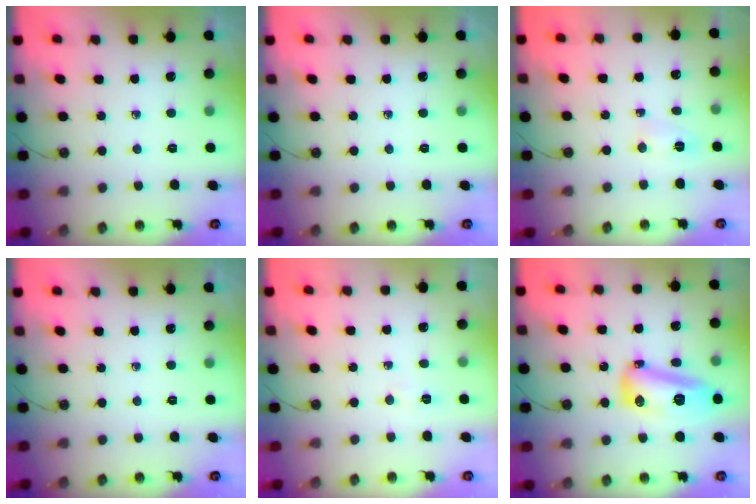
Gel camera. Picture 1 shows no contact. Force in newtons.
{"total": 0.0}
{"total": 3.0, "press": 2.8, "slide": 1.1}
{"total": 0.0}
{"total": 2.4, "press": 2.3, "slide": 0.7}
{"total": 13.8, "press": 13.7, "slide": 1.4}